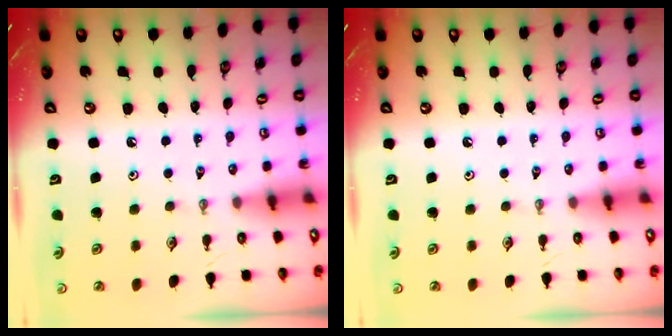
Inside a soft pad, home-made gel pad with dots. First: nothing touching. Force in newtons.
{"total": 0.0}